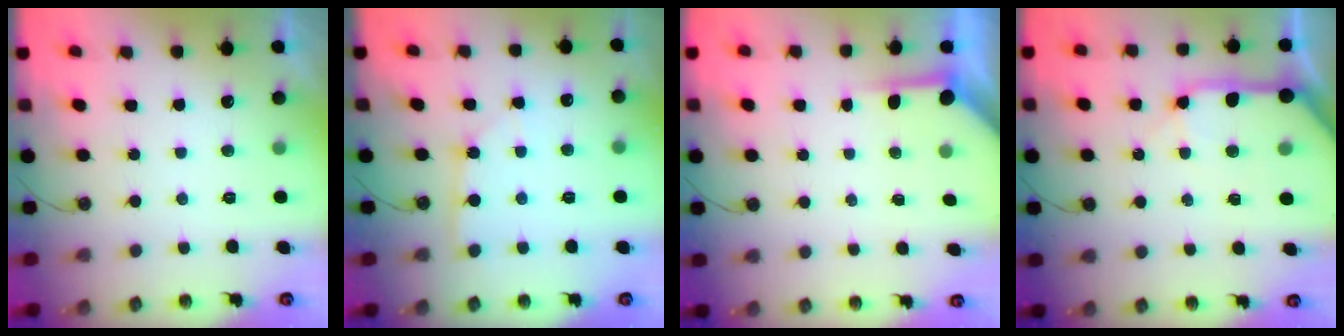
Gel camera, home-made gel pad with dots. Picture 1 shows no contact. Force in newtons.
{"total": 2.5, "press": 2.5, "slide": 0.3}
{"total": 3.6, "press": 3.6, "slide": 0.5}
{"total": 14.3, "press": 14.1, "slide": 2.0}